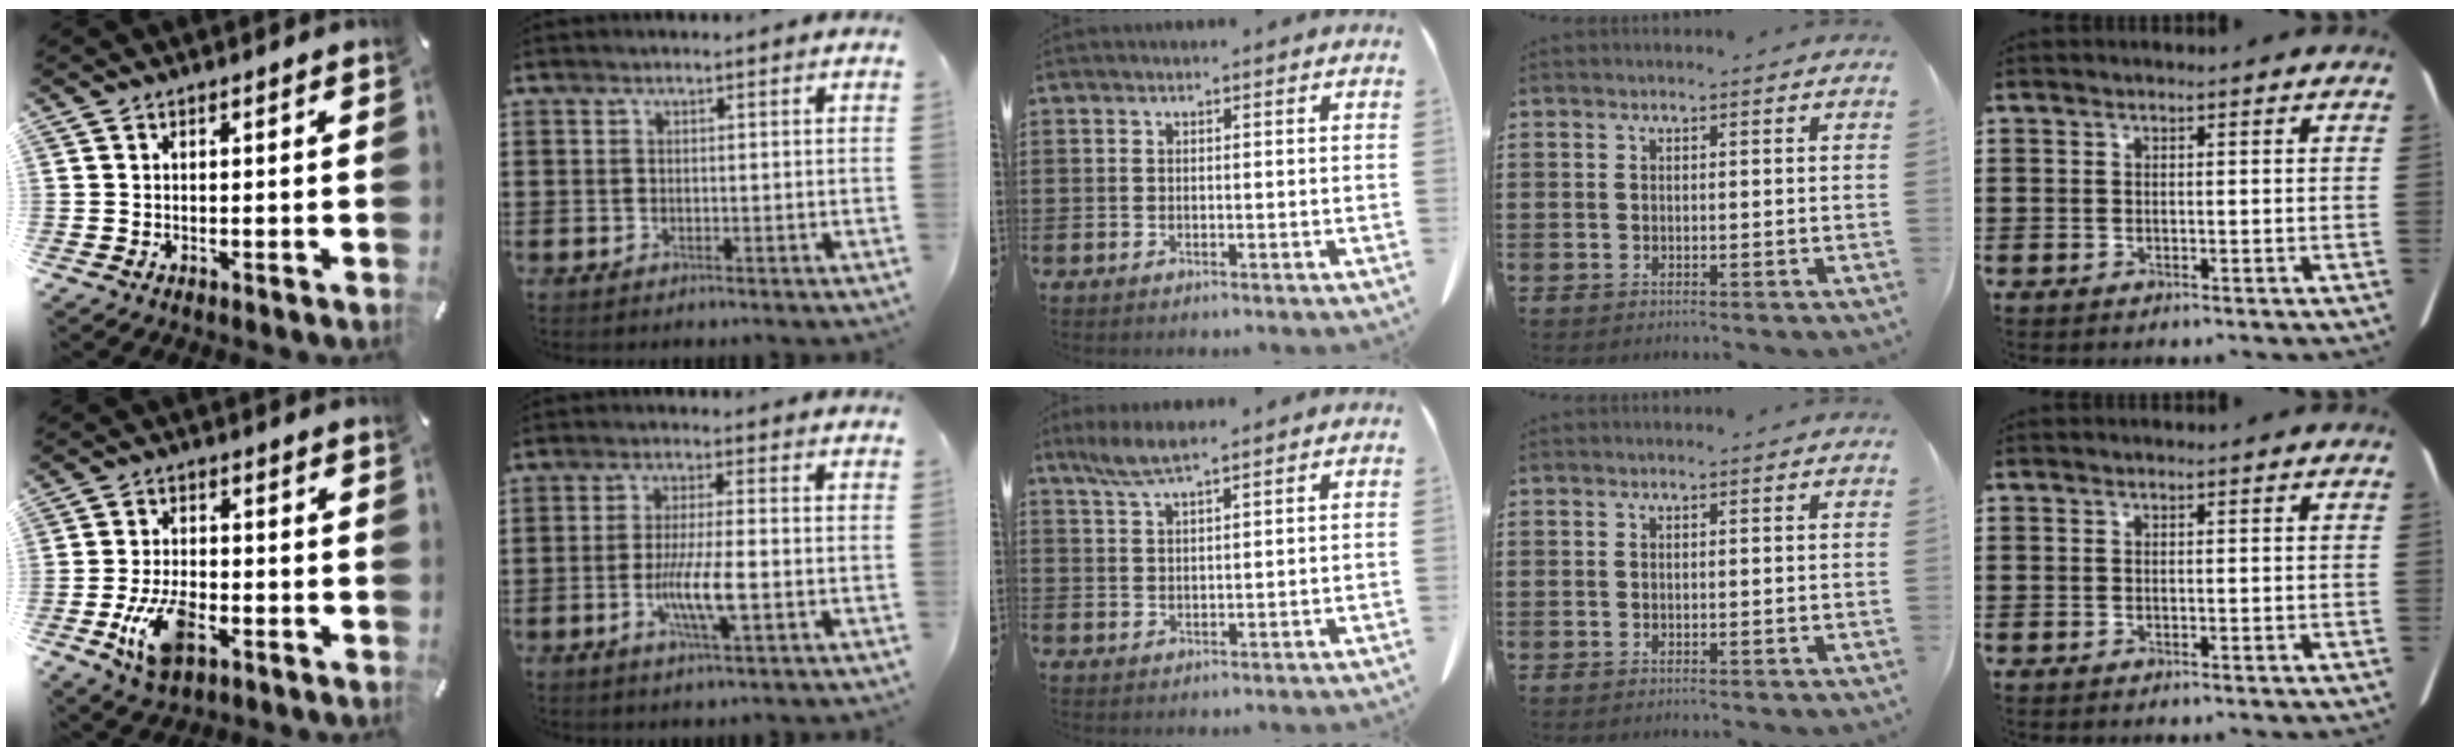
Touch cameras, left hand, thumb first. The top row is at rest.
{"thumb": {"total": 10.3, "force": [-3.9, 5.8, 7.5], "torque": [-0.151, 0.006, -0.071]}, "index": {"total": 6.8, "force": [-1.7, 0.9, 6.5], "torque": [-0.122, -0.010, -0.033]}, "middle": {"total": 4.4, "force": [3.2, 0.5, 3.0], "torque": [-0.065, -0.002, 0.060]}}